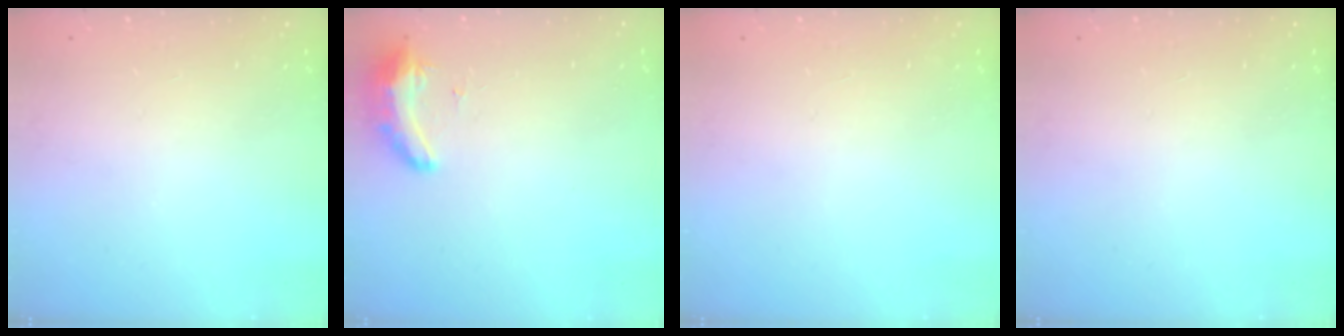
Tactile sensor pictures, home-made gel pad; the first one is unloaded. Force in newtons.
{"total": 8.5, "press": 8.3, "slide": 1.6}
{"total": 0.9, "press": 0.0, "slide": 0.9}
{"total": 0.0}